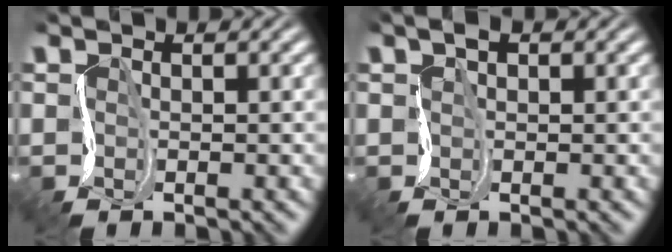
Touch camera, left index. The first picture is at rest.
{"total": 1.5, "force": [0.3, 0.8, 1.2], "torque": [-0.025, 0.001, 0.004]}